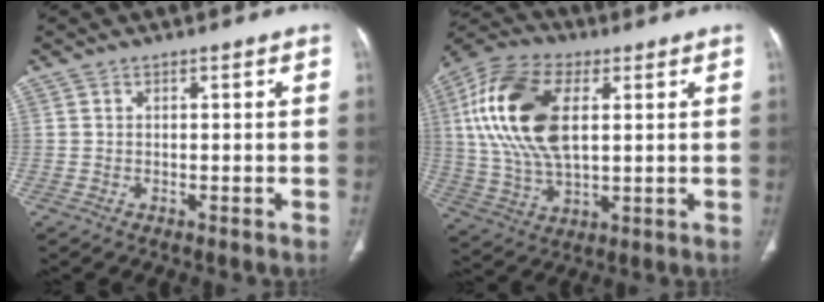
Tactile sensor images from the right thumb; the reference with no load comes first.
{"total": 19.5, "force": [4.2, 10.5, 15.8], "torque": [-0.320, 0.005, 0.074]}